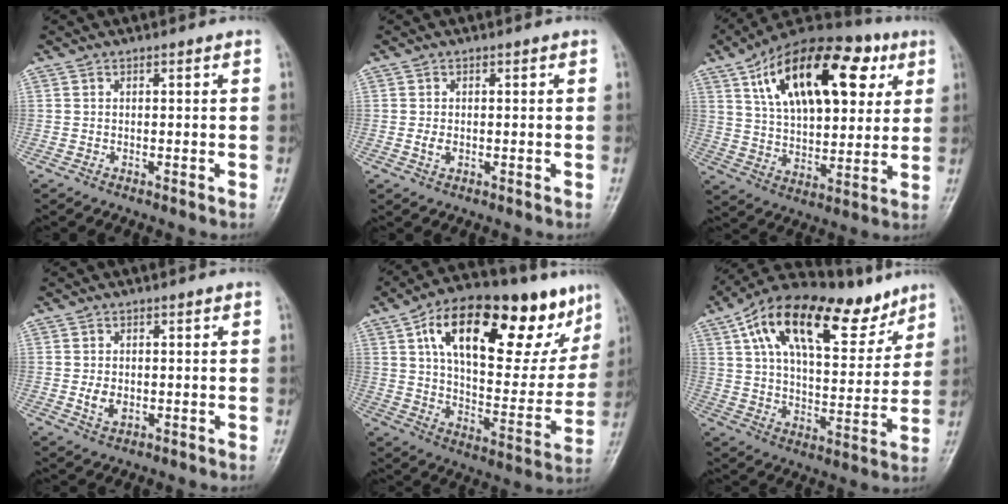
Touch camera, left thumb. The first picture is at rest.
{"total": 1.7, "force": [-0.2, 1.1, 1.2], "torque": [-0.023, -0.001, -0.005]}
{"total": 25.3, "force": [9.7, 13.3, 19.2], "torque": [-0.275, -0.004, 0.154]}
{"total": 3.2, "force": [-0.4, 2.3, 2.3], "torque": [-0.037, -0.003, -0.003]}
{"total": 30.0, "force": [14.8, 12.9, 22.7], "torque": [-0.299, 0.000, 0.235]}
{"total": 24.1, "force": [14.4, 10.6, 16.2], "torque": [-0.226, -0.021, 0.241]}